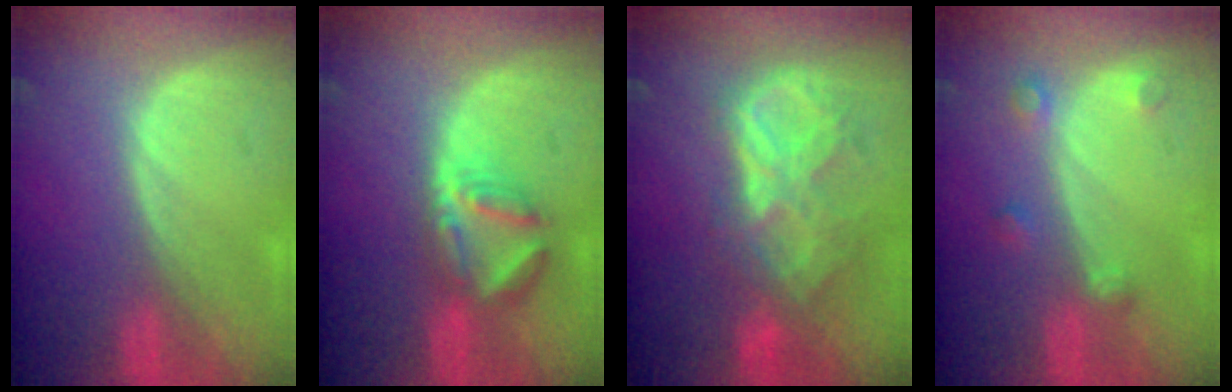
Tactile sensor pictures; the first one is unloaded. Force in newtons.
{"total": 5.8, "press": 5.7, "slide": 1.2}
{"total": 9.1, "press": 7.9, "slide": 4.5}
{"total": 2.7, "press": 2.6, "slide": 0.5}